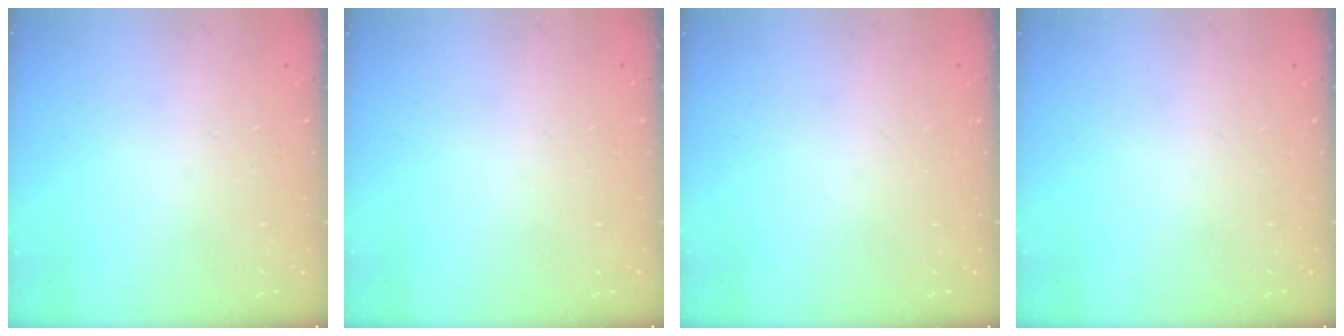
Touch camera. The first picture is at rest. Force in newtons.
{"total": 0.0}
{"total": 0.0}
{"total": 0.0}